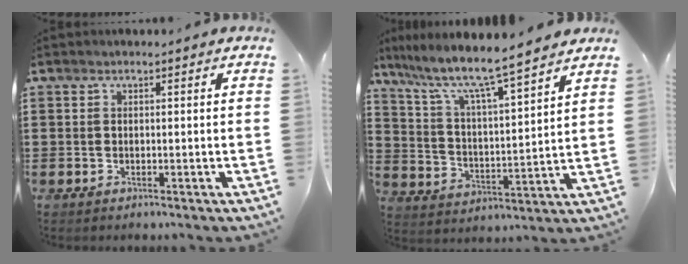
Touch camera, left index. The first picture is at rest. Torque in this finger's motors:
{"motor_torque": [2.14, 0.00, 0.05, -0.07]}